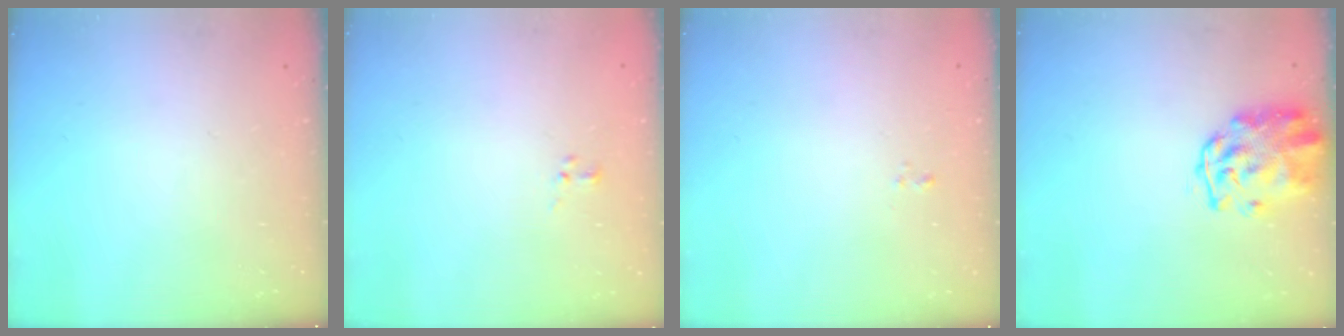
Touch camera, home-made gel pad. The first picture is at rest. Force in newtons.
{"total": 1.2, "press": 1.1, "slide": 0.6}
{"total": 0.6, "press": 0.2, "slide": 0.5}
{"total": 2.8, "press": 2.7, "slide": 0.7}